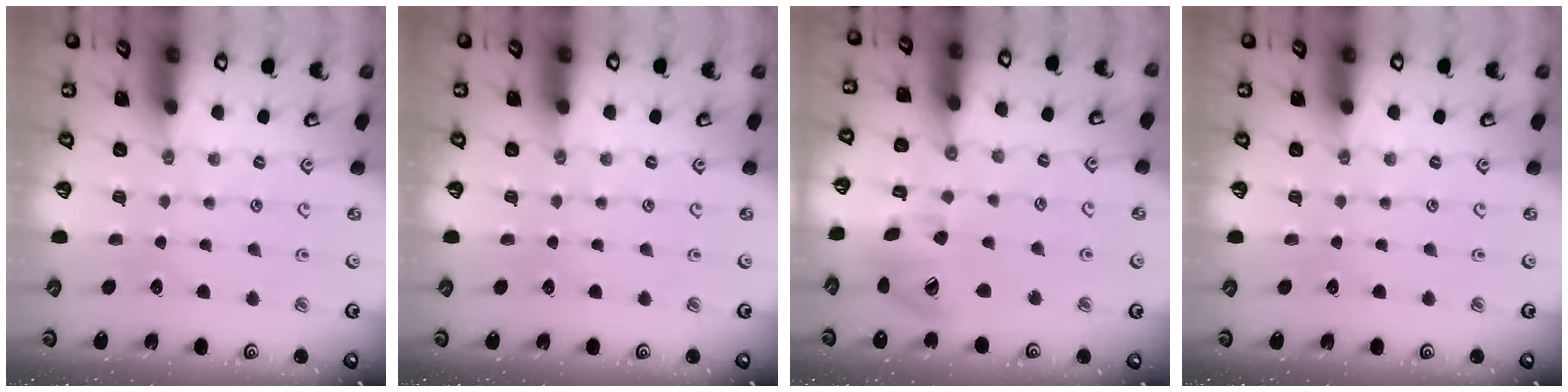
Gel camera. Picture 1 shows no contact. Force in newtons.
{"total": 0.0}
{"total": 14.6, "press": 14.6, "slide": 0.6}
{"total": 0.0}